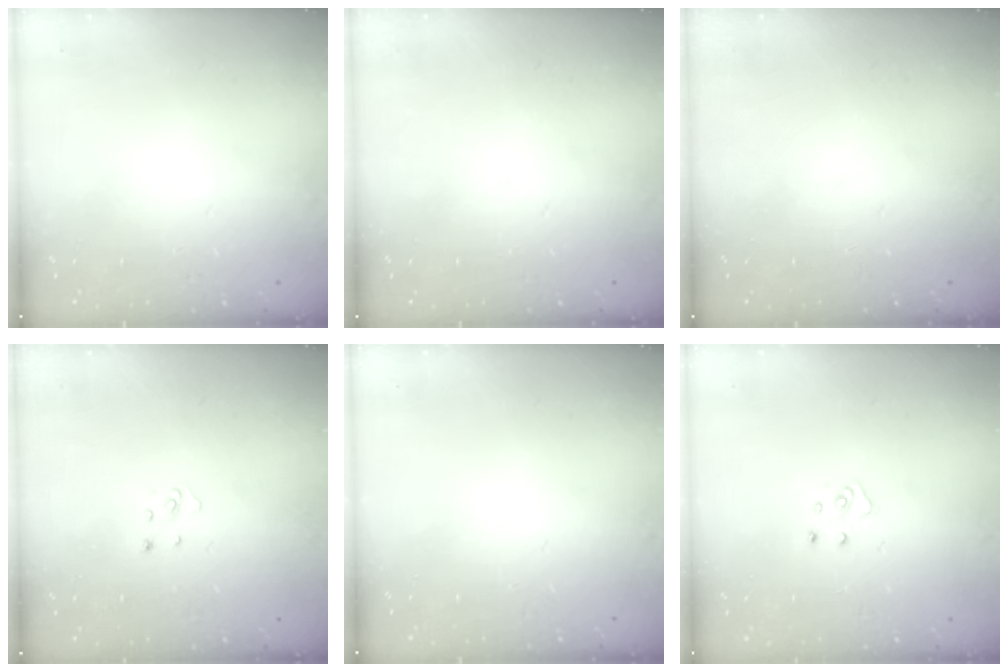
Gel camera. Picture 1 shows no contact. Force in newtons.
{"total": 0.0}
{"total": 0.0}
{"total": 2.2, "press": 2.2, "slide": 0.2}
{"total": 0.0}
{"total": 4.0, "press": 4.0, "slide": 0.3}